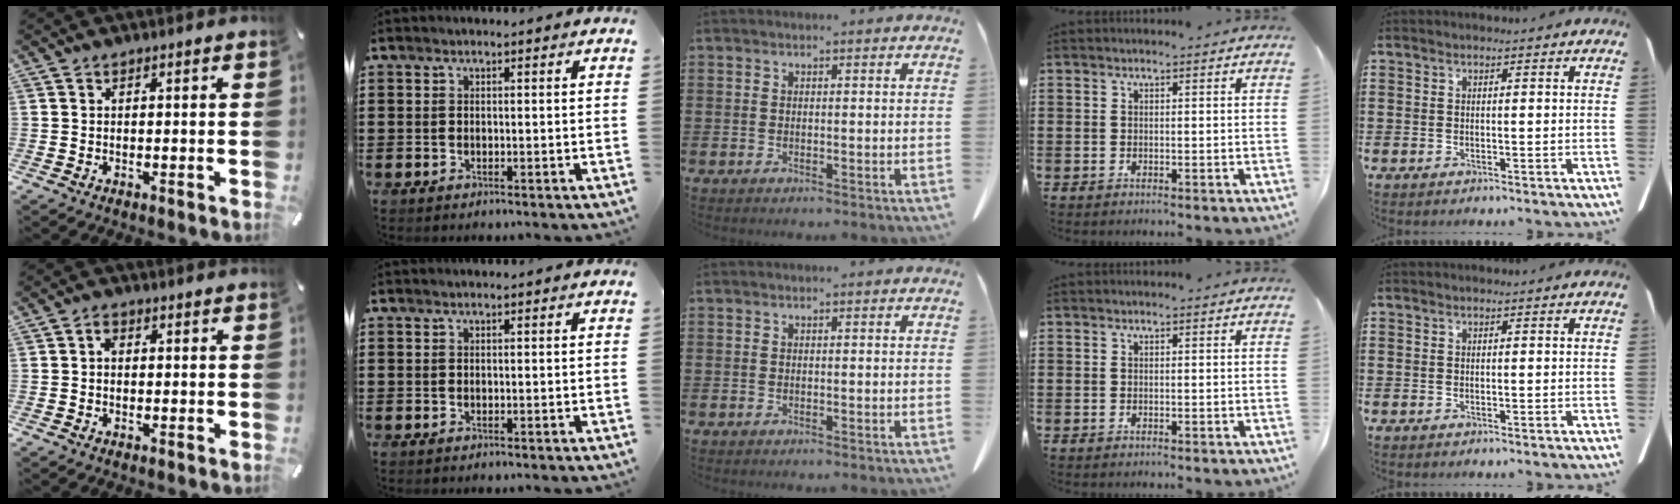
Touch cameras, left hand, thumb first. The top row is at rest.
{"thumb": {"total": 1.6, "force": [0.0, 1.3, 1.0], "torque": [-0.020, 0.007, -0.001]}}